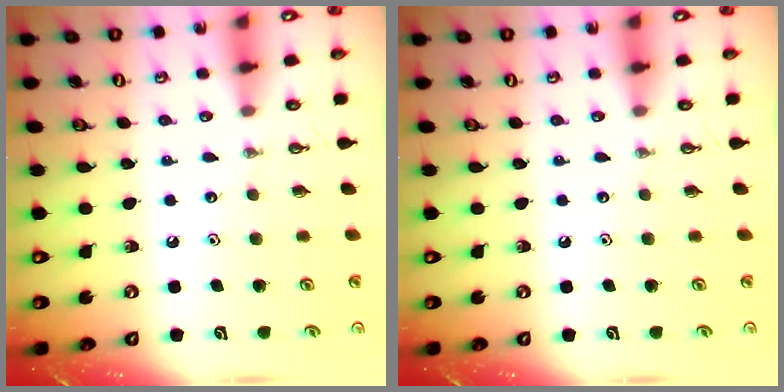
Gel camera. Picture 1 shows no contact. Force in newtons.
{"total": 0.0}